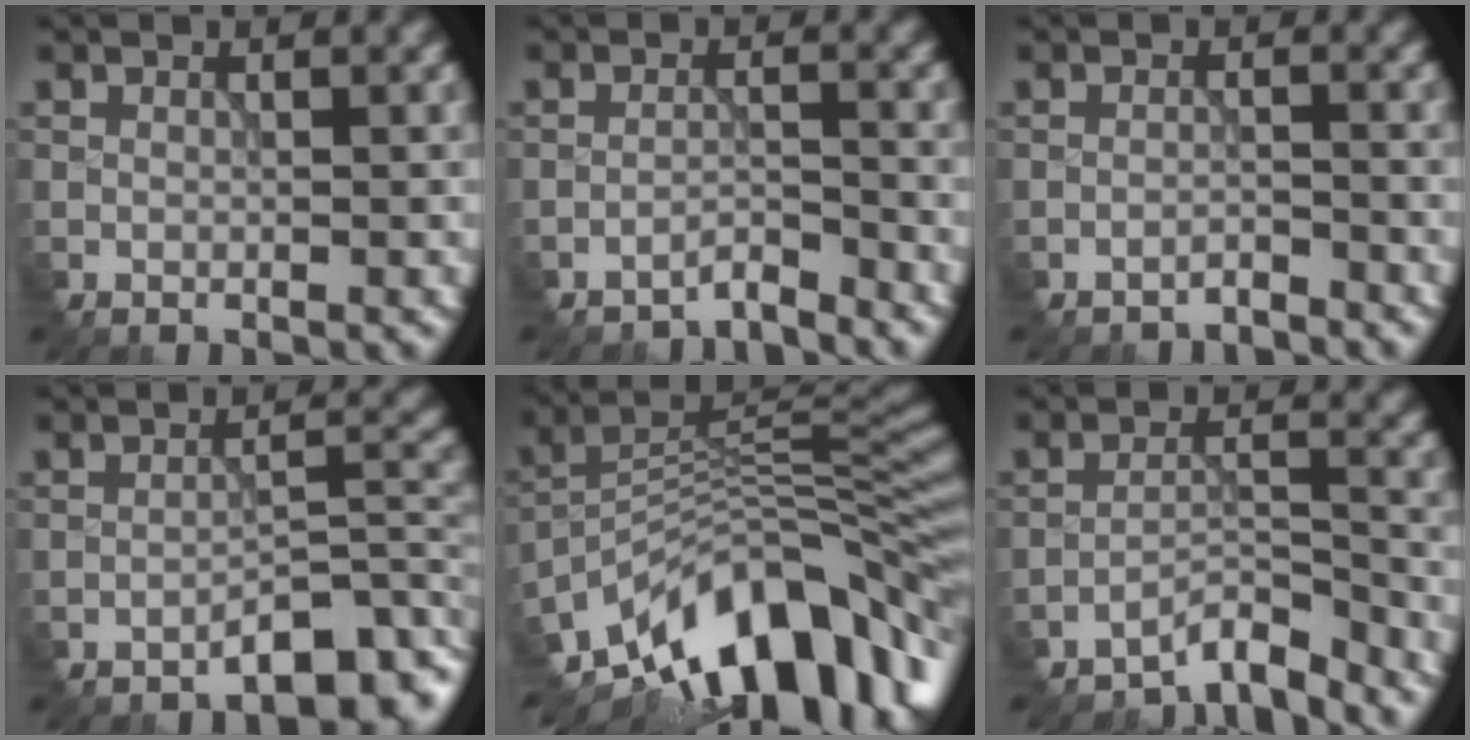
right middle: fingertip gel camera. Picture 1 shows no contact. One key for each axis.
{"total": 2.4, "fx": -2.4, "fy": 0.0, "fz": -0.1, "tx": 0.006, "ty": 0.007, "tz": -0.046}
{"total": 1.8, "fx": -1.8, "fy": -0.1, "fz": -0.2, "tx": 0.005, "ty": 0.001, "tz": -0.036}
{"total": 4.9, "fx": -3.8, "fy": 1.4, "fz": 2.7, "tx": -0.036, "ty": 0.014, "tz": -0.055}
{"total": 14.3, "fx": -8.5, "fy": 6.2, "fz": 9.7, "tx": -0.169, "ty": 0.019, "tz": -0.150}
{"total": 4.0, "fx": -4.0, "fy": 0.2, "fz": 0.7, "tx": -0.012, "ty": 0.008, "tz": -0.073}